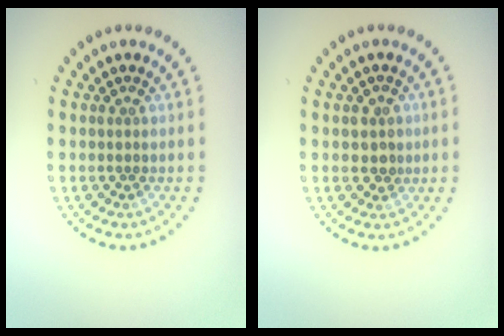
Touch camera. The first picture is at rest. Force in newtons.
{"total": 1.6, "press": 1.5, "slide": 0.5}